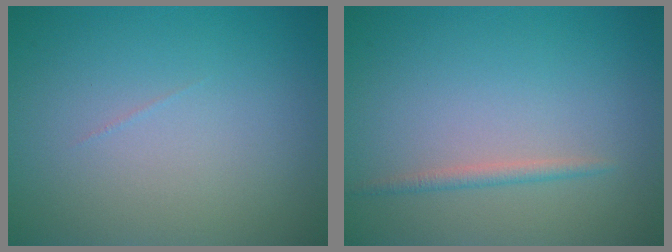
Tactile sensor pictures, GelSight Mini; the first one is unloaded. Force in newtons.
{"total": 1.1, "press": 1.1, "slide": 0.1}